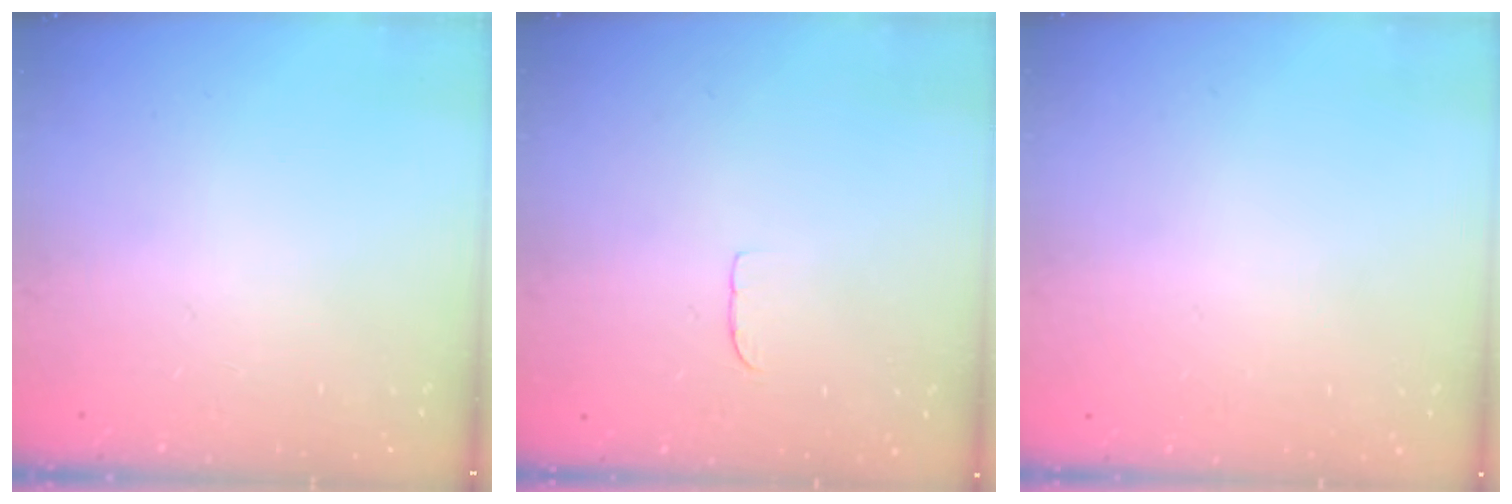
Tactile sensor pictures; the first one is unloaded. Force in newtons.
{"total": 3.2, "press": 3.2, "slide": 0.3}
{"total": 0.0}